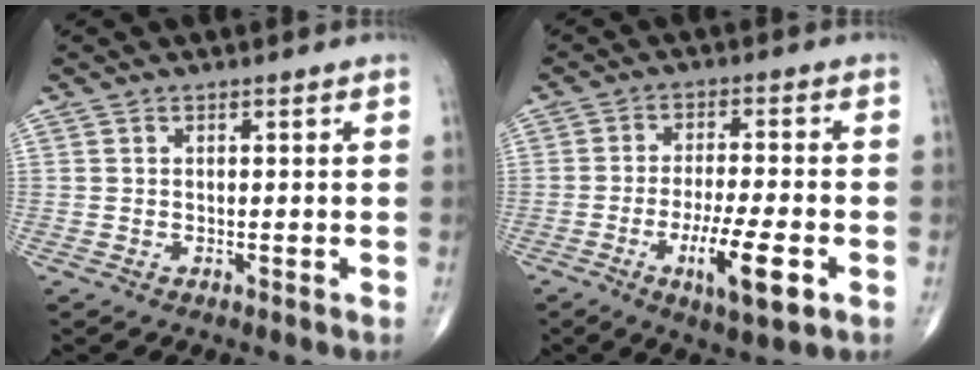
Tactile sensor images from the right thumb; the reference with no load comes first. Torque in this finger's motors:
{"motor_torque": [1.31, 1.60, 0.70, -0.82, 0.34]}